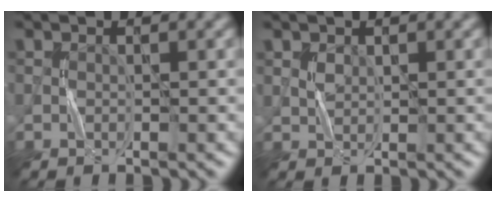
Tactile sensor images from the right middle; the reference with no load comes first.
{"total": 1.0, "force": [0.6, 0.7, 0.4], "torque": [-0.012, 0.001, 0.015]}